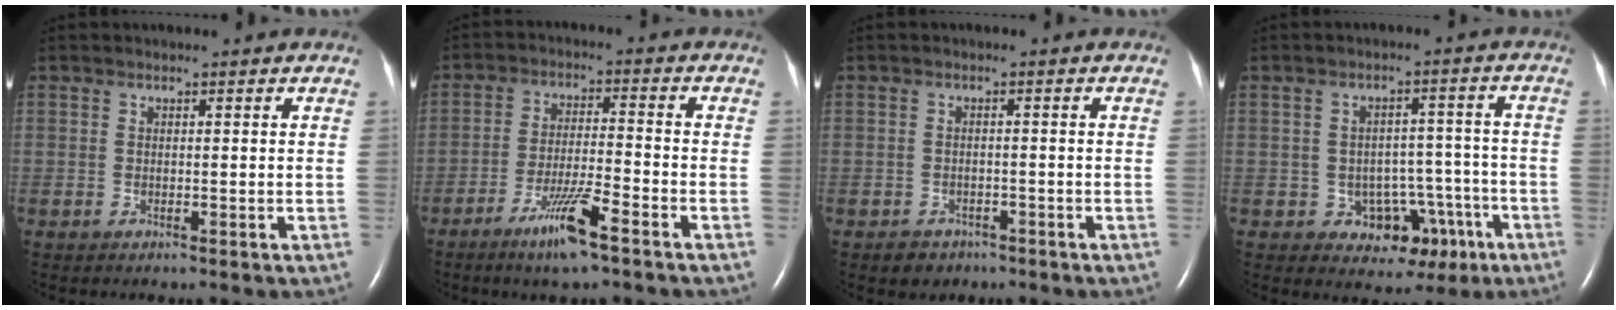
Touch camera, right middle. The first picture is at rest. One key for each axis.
{"total": 8.1, "fx": -5.2, "fy": 0.3, "fz": 6.2, "tx": -0.122, "ty": -0.015, "tz": -0.094}
{"total": 2.5, "fx": -1.7, "fy": 1.8, "fz": 0.3, "tx": -0.015, "ty": 0.006, "tz": -0.020}
{"total": 7.7, "fx": -3.6, "fy": 6.1, "fz": 3.1, "tx": -0.025, "ty": 0.035, "tz": -0.035}